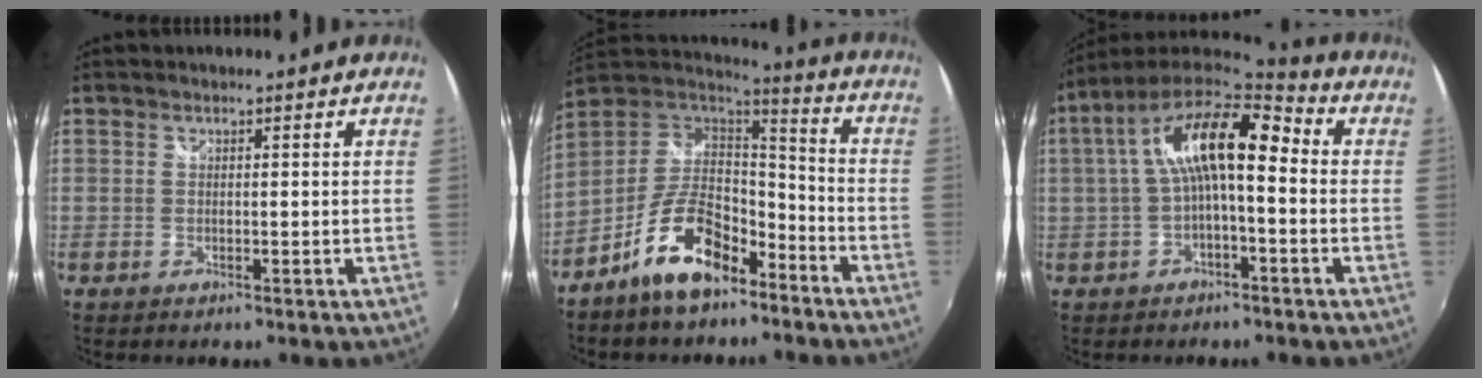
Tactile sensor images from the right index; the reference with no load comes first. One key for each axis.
{"total": 15.3, "fx": -9.1, "fy": 7.0, "fz": 10.0, "tx": -0.196, "ty": 0.015, "tz": -0.157}
{"total": 14.1, "fx": 1.1, "fy": 5.1, "fz": 13.1, "tx": -0.241, "ty": 0.030, "tz": 0.009}